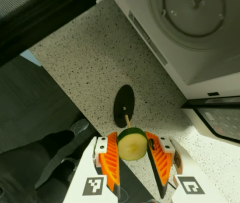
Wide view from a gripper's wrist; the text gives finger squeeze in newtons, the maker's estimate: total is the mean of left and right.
{"total": 11.0, "left": 11.0, "right": 10.9}